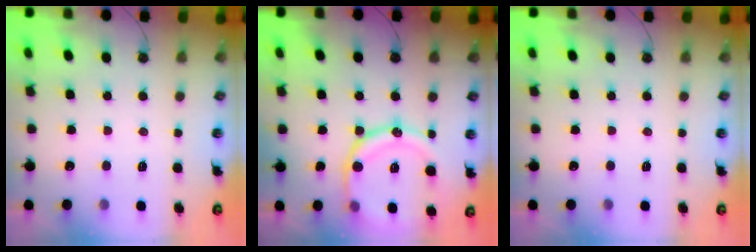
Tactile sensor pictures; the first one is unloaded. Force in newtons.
{"total": 16.8, "press": 16.8, "slide": 1.1}
{"total": 0.0}